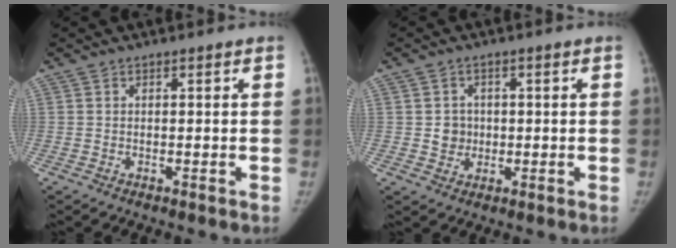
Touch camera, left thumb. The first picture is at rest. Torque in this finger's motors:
{"motor_torque": [-0.02, -0.01, 0.07, 0.02, 0.00]}